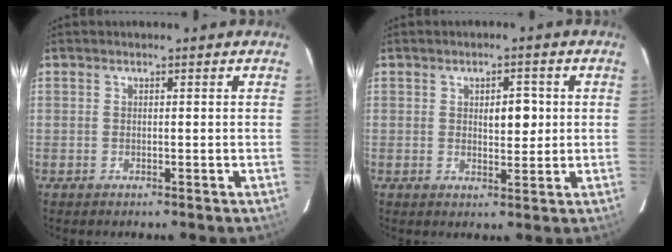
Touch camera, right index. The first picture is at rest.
{"total": 3.9, "force": [0.7, 1.8, 3.4], "torque": [-0.049, 0.002, 0.014]}